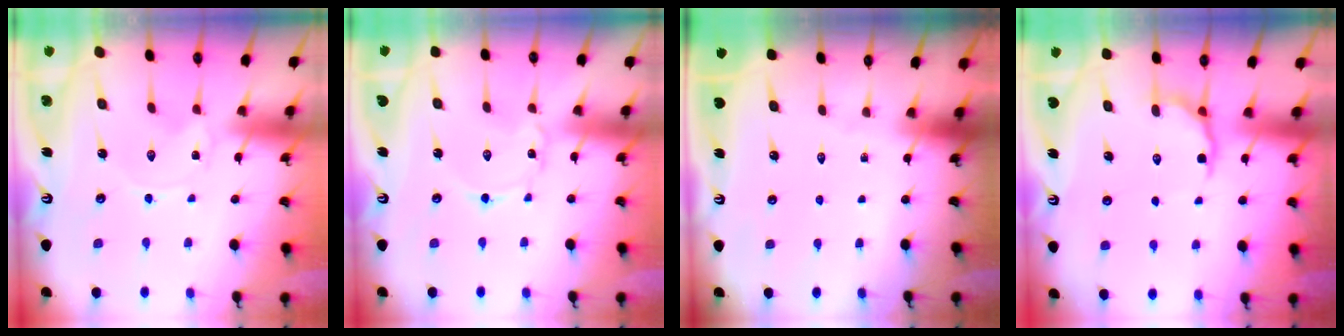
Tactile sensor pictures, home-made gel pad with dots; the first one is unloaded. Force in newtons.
{"total": 2.1, "press": 2.1, "slide": 0.1}
{"total": 0.0}
{"total": 5.4, "press": 5.0, "slide": 2.2}